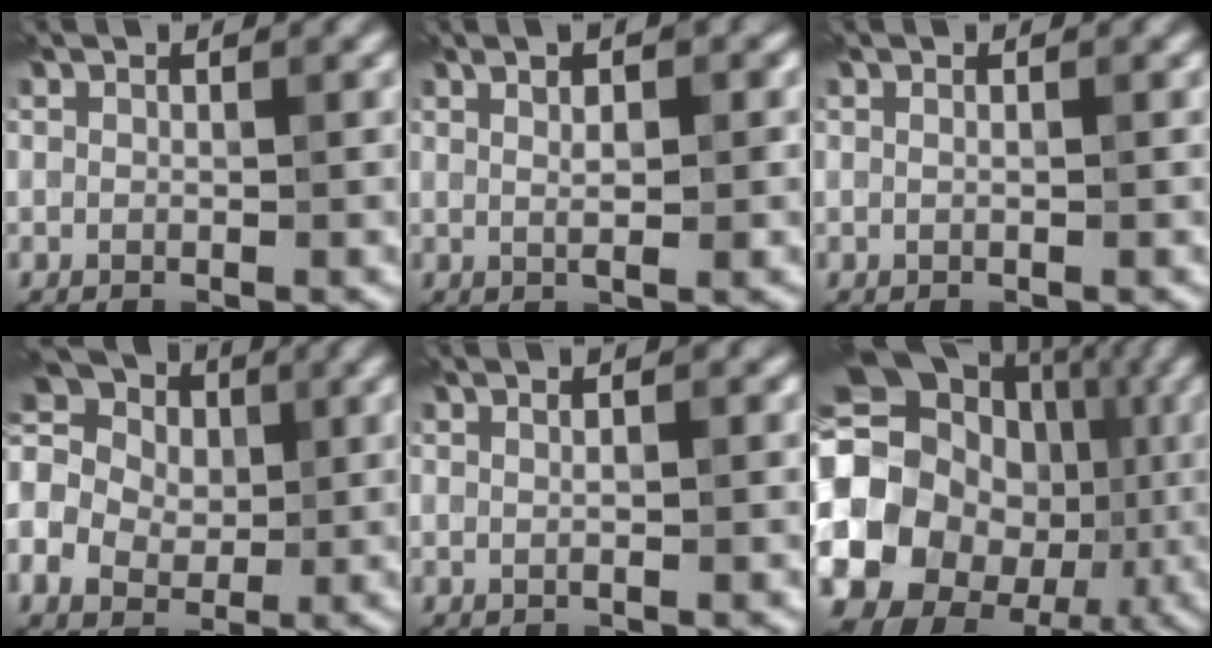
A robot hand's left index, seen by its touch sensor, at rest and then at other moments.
{"total": 3.6, "force": [1.1, 1.2, 3.2], "torque": [-0.025, 0.006, 0.004]}
{"total": 0.5, "force": [0.1, 0.2, 0.5], "torque": [-0.007, -0.001, -0.003]}
{"total": 10.4, "force": [0.4, 8.7, 5.7], "torque": [-0.130, 0.027, -0.034]}
{"total": 1.7, "force": [0.4, 0.5, 1.6], "torque": [-0.008, -0.007, -0.004]}
{"total": 21.0, "force": [-2.3, 18.5, 9.7], "torque": [-0.178, -0.001, -0.069]}